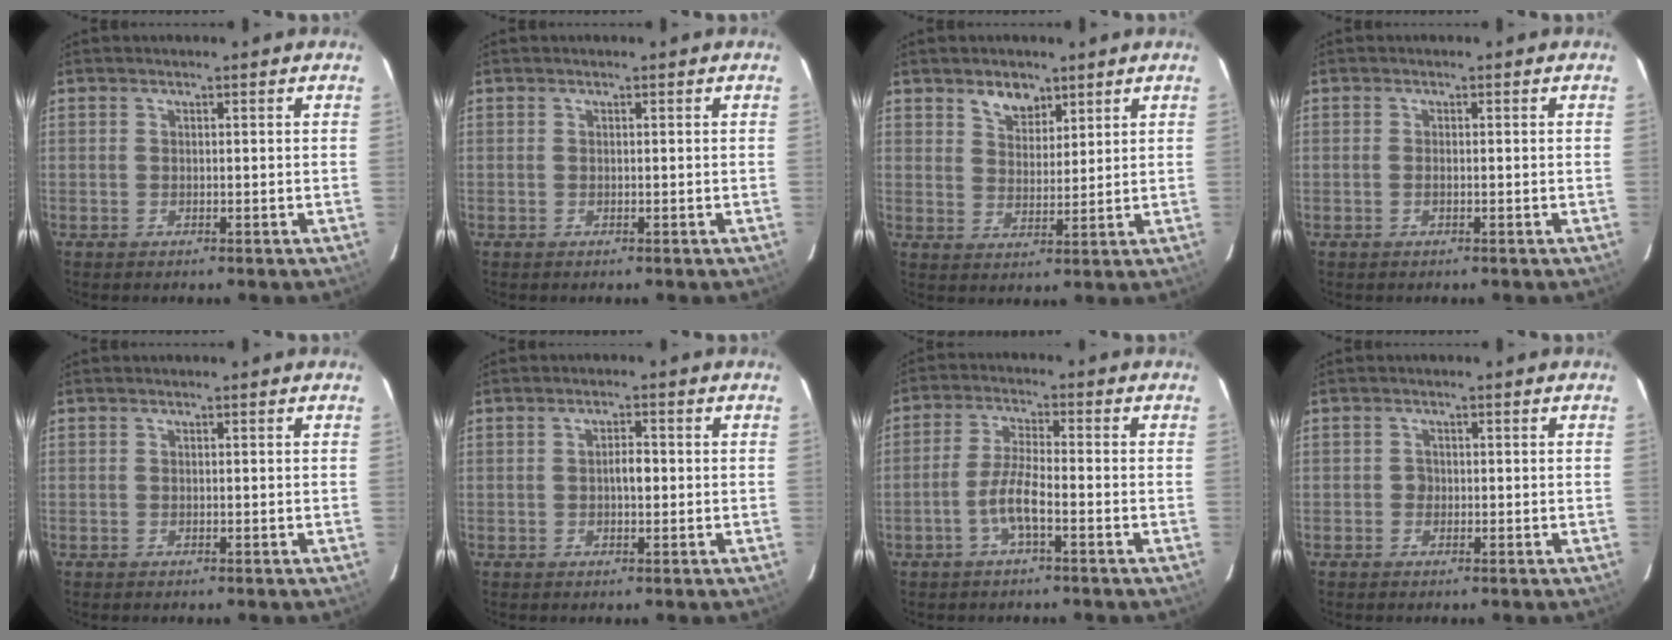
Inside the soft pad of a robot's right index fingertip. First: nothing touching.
{"total": 0.0}
{"total": 5.1, "force": [3.5, 2.9, 2.1], "torque": [-0.028, 0.001, 0.063]}
{"total": 0.8, "force": [-0.3, 0.2, 0.8], "torque": [-0.017, 0.001, -0.006]}
{"total": 0.0}
{"total": 2.4, "force": [0.0, 1.0, 2.1], "torque": [-0.036, 0.006, -0.001]}
{"total": 5.2, "force": [-2.5, 0.7, 4.5], "torque": [-0.097, 0.003, -0.047]}
{"total": 1.1, "force": [-0.4, 1.0, 0.1], "torque": [0.001, 0.002, -0.005]}